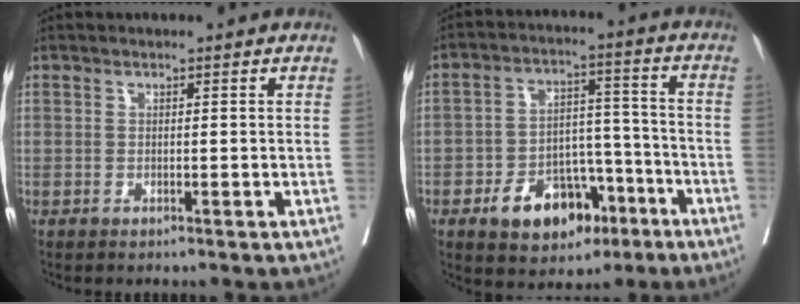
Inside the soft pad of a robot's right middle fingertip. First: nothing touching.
{"total": 11.3, "force": [-6.0, 6.7, 6.7], "torque": [-0.098, 0.020, -0.088]}